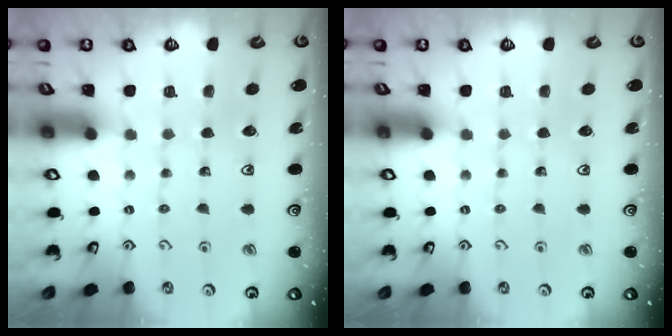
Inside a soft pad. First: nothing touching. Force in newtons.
{"total": 0.0}